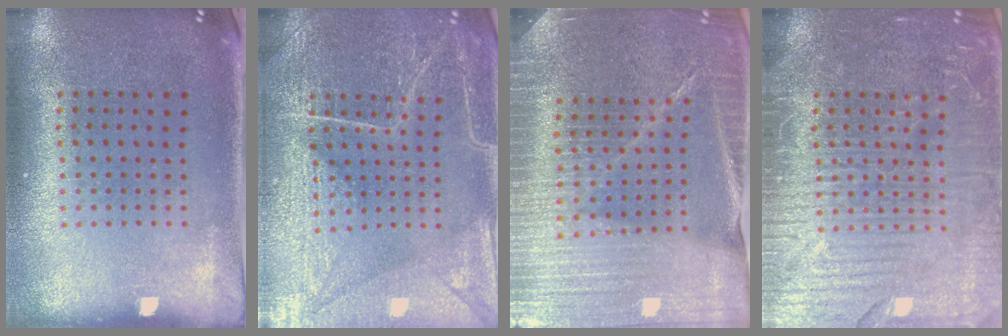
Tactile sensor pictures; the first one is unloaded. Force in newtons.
{"total": 4.1, "press": 4.1, "slide": 0.4}
{"total": 4.5, "press": 4.2, "slide": 1.6}
{"total": 7.2, "press": 7.2, "slide": 0.9}